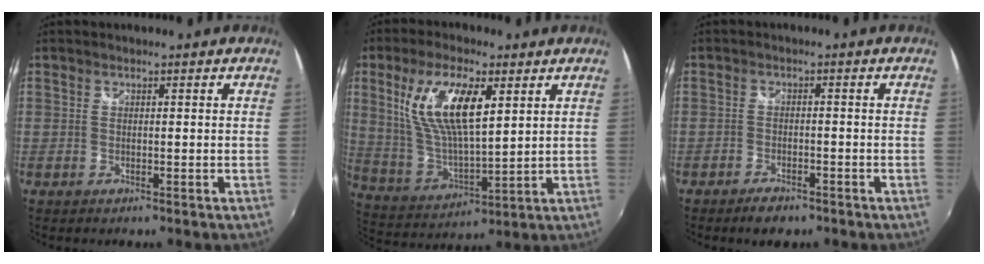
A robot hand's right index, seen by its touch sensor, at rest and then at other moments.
{"total": 15.0, "force": [5.7, 5.2, 12.8], "torque": [-0.247, 0.003, 0.120]}
{"total": 4.0, "force": [-3.0, 1.7, 1.9], "torque": [-0.047, -0.001, -0.049]}